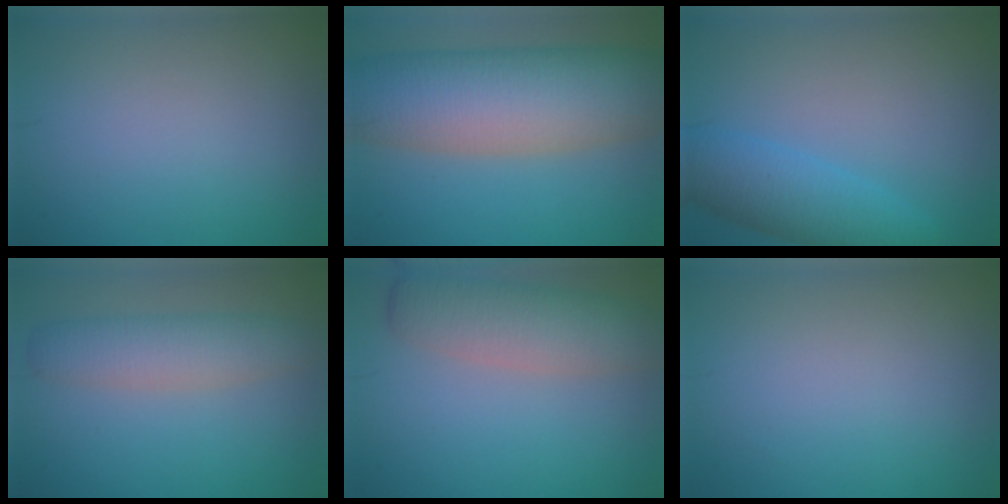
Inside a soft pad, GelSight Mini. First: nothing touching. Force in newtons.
{"total": 12.8, "press": 12.8, "slide": 0.5}
{"total": 5.3, "press": 5.3, "slide": 0.4}
{"total": 4.2, "press": 4.2, "slide": 0.1}
{"total": 5.6, "press": 5.5, "slide": 0.3}
{"total": 0.0}